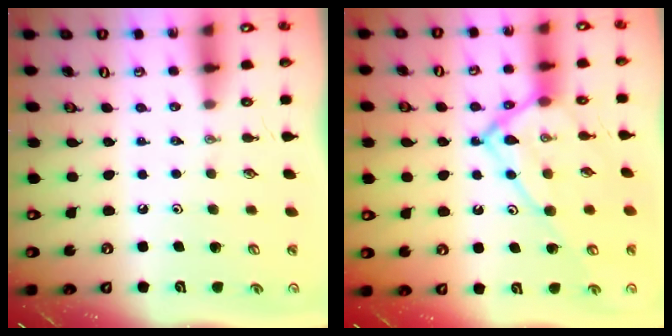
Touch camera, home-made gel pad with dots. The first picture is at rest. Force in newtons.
{"total": 15.3, "press": 15.2, "slide": 0.9}